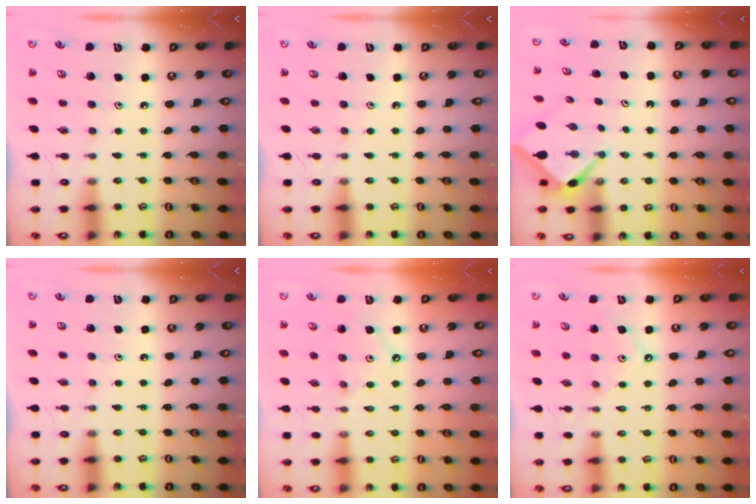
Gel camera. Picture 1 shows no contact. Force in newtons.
{"total": 0.0}
{"total": 2.6, "press": 2.6, "slide": 0.3}
{"total": 0.0}
{"total": 2.3, "press": 2.3, "slide": 0.2}
{"total": 1.5, "press": 1.4, "slide": 0.2}